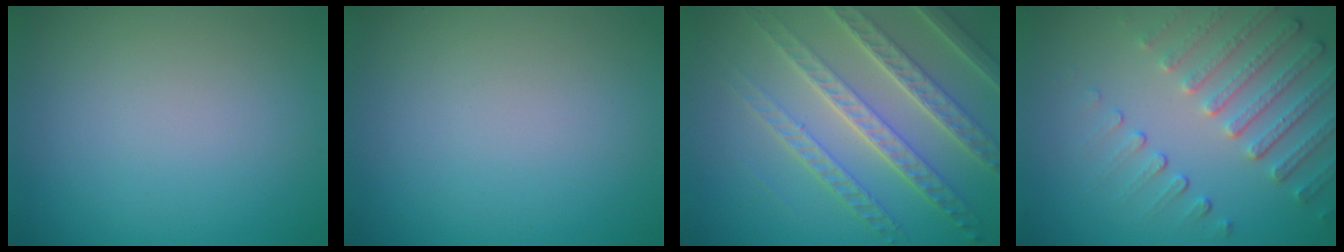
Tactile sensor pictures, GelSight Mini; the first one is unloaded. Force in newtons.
{"total": 0.0}
{"total": 7.2, "press": 5.5, "slide": 4.7}
{"total": 5.0, "press": 3.8, "slide": 3.3}